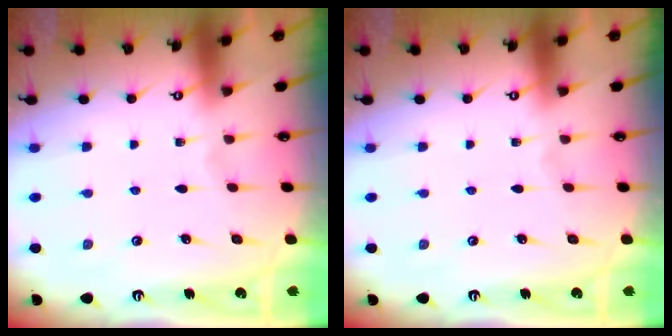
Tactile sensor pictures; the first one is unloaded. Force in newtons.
{"total": 0.0}